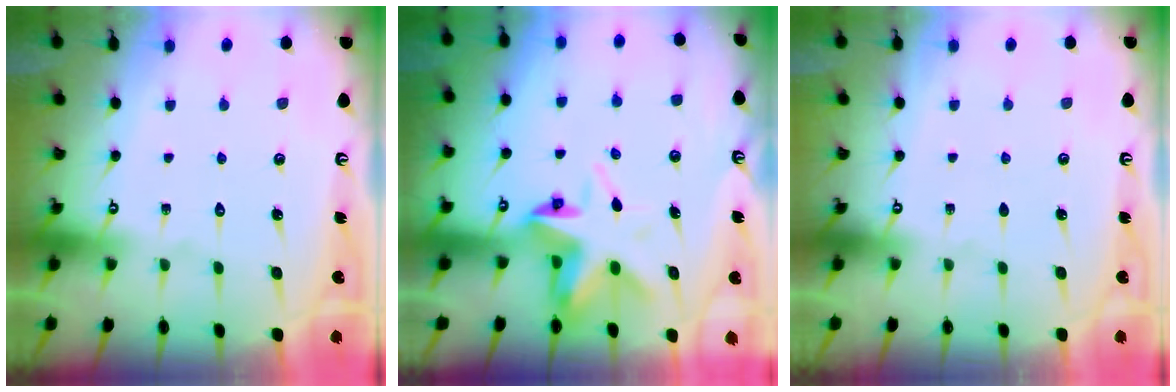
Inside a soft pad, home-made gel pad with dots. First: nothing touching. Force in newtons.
{"total": 7.1, "press": 6.9, "slide": 1.8}
{"total": 0.0}